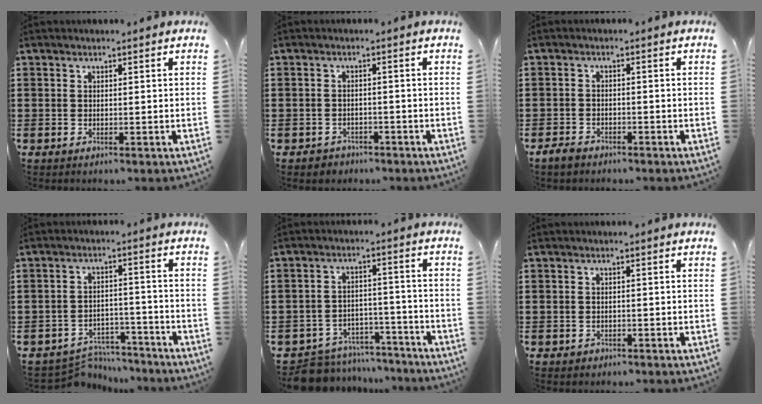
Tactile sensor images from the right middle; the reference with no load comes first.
{"total": 1.4, "force": [-1.3, 0.7, -0.1], "torque": [-0.004, 0.003, -0.030]}
{"total": 2.0, "force": [-1.7, 0.9, 0.6], "torque": [-0.023, 0.001, -0.037]}
{"total": 5.1, "force": [-5.0, 0.9, 0.3], "torque": [-0.014, 0.009, -0.103]}
{"total": 7.1, "force": [-6.9, 1.4, 0.7], "torque": [-0.017, 0.020, -0.138]}
{"total": 0.5, "force": [-0.3, 0.4, 0.1], "torque": [-0.003, 0.002, -0.008]}